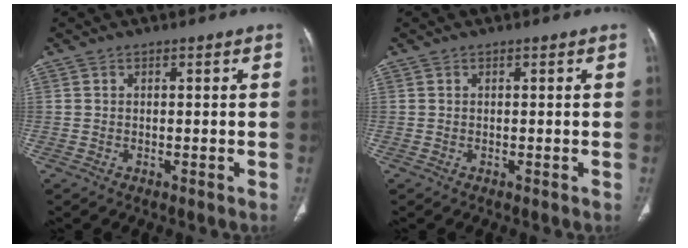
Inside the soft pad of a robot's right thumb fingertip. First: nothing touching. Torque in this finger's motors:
{"motor_torque": [0.31, 0.39, -0.23, -0.43, -0.05]}